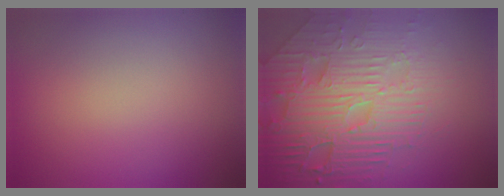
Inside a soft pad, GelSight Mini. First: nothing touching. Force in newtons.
{"total": 8.7, "press": 6.2, "slide": 6.1}